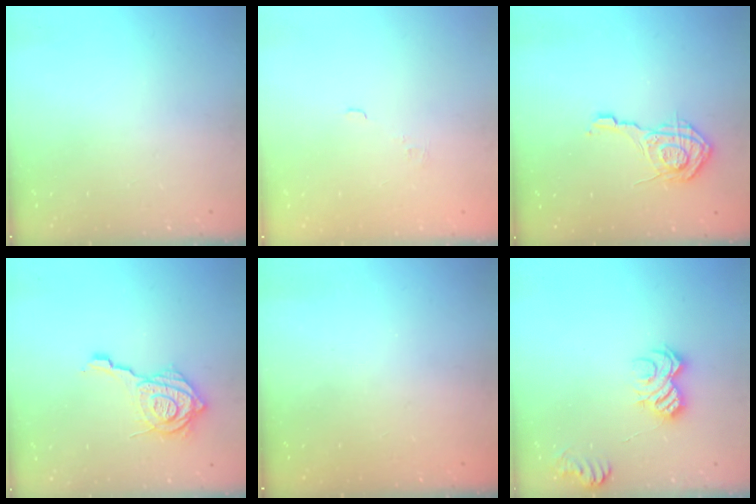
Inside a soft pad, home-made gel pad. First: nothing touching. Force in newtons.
{"total": 1.8, "press": 1.3, "slide": 1.2}
{"total": 11.4, "press": 11.4, "slide": 0.6}
{"total": 15.0, "press": 14.9, "slide": 1.3}
{"total": 2.5, "press": 2.3, "slide": 0.8}
{"total": 10.6, "press": 10.6, "slide": 0.9}